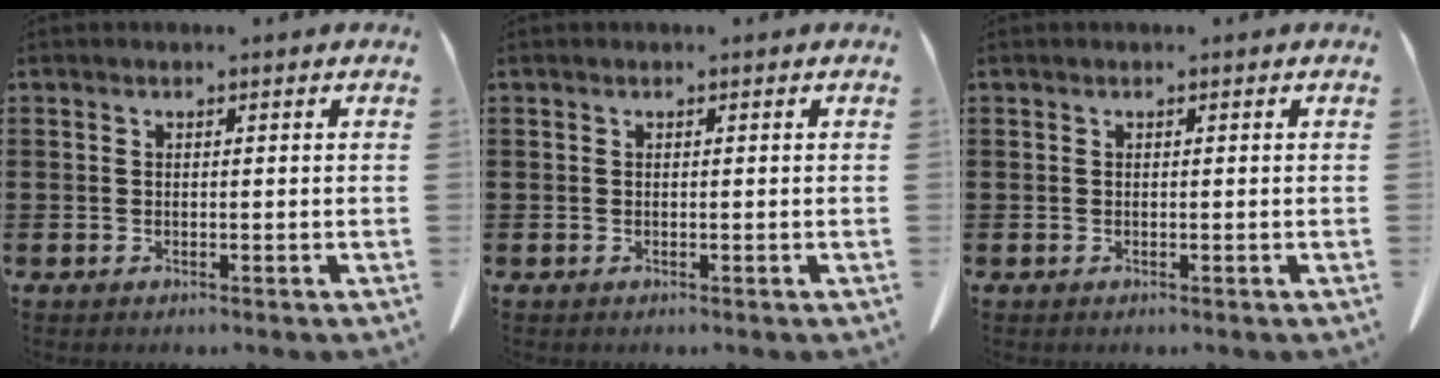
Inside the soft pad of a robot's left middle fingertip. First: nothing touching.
{"total": 0.0}
{"total": 0.0}